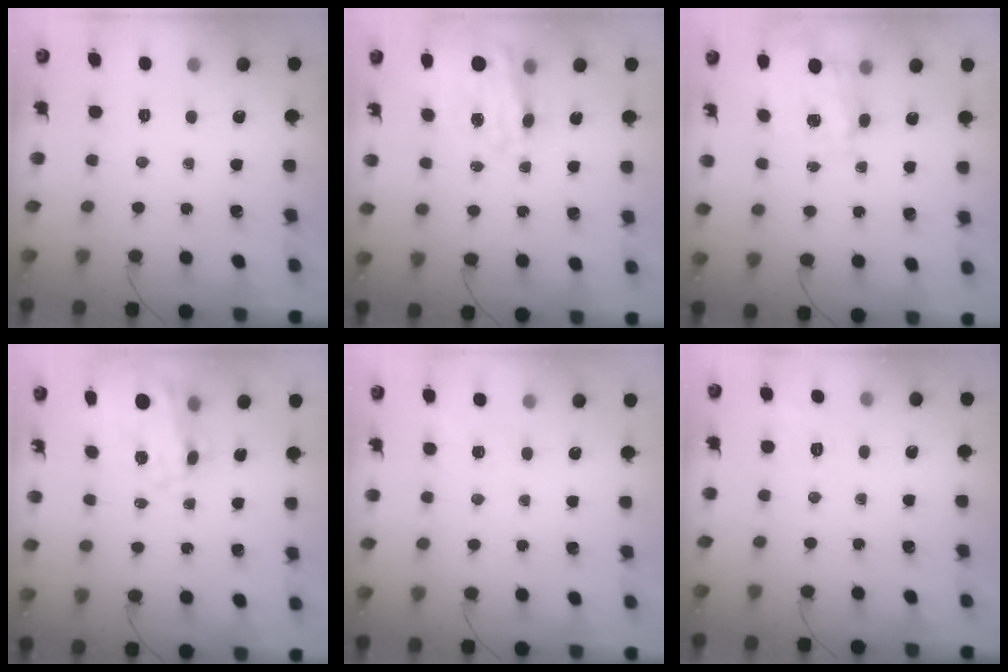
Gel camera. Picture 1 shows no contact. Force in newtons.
{"total": 15.8, "press": 15.4, "slide": 3.4}
{"total": 3.6, "press": 3.4, "slide": 1.0}
{"total": 14.1, "press": 13.7, "slide": 3.4}
{"total": 2.3, "press": 1.6, "slide": 1.7}
{"total": 2.4, "press": 1.2, "slide": 2.1}